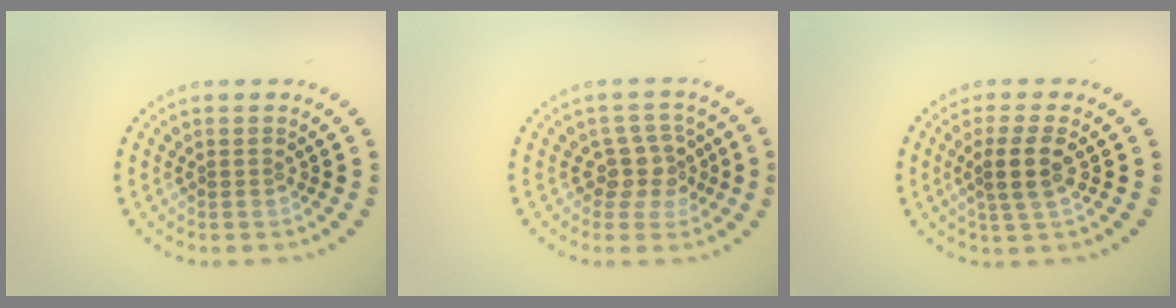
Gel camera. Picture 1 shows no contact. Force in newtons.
{"total": 2.9, "press": 2.4, "slide": 1.6}
{"total": 2.7, "press": 2.3, "slide": 1.4}